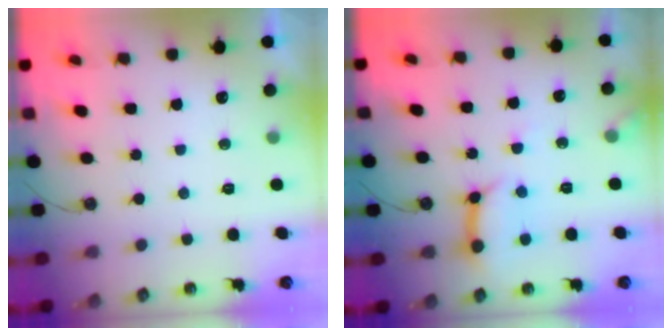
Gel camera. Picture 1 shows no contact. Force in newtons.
{"total": 12.8, "press": 12.7, "slide": 1.4}